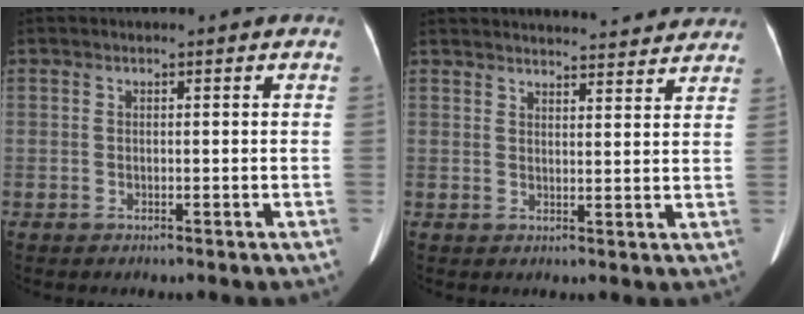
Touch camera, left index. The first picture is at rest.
{"total": 19.8, "force": [18.9, 3.0, 5.1], "torque": [-0.063, 0.000, 0.233]}